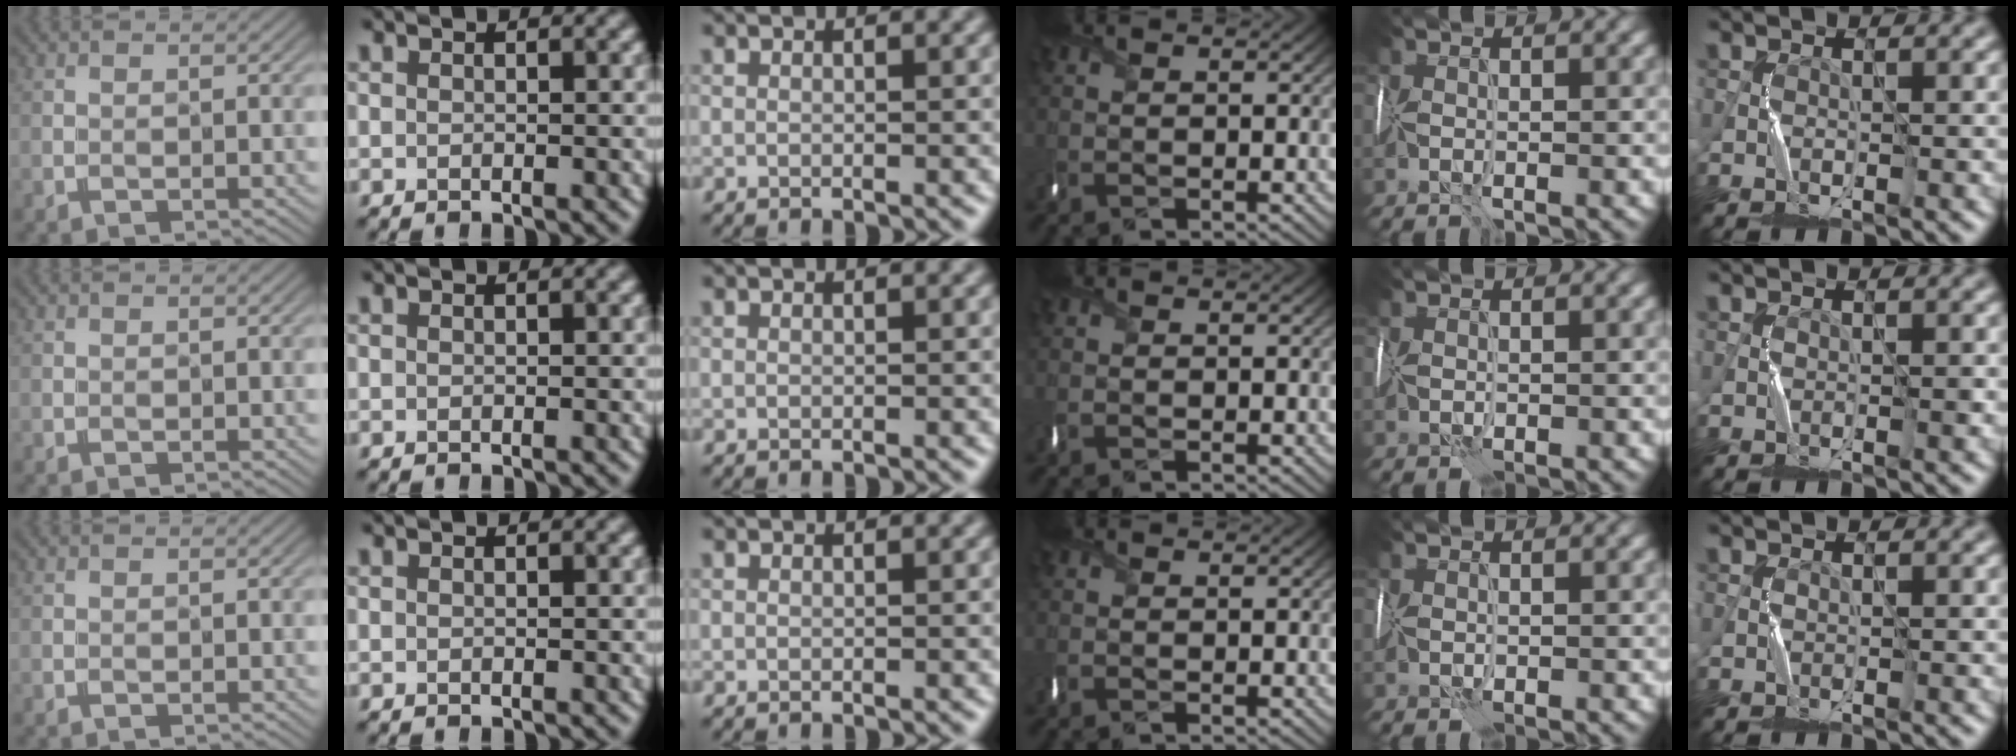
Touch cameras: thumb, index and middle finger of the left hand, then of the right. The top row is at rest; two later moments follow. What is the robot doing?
{"motion": "wrap", "object": "sponge"}